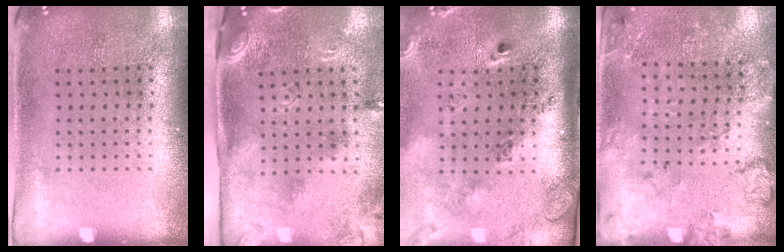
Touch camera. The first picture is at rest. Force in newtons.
{"total": 2.9, "press": 1.8, "slide": 2.3}
{"total": 2.8, "press": 2.0, "slide": 1.9}
{"total": 1.8, "press": 1.6, "slide": 0.7}